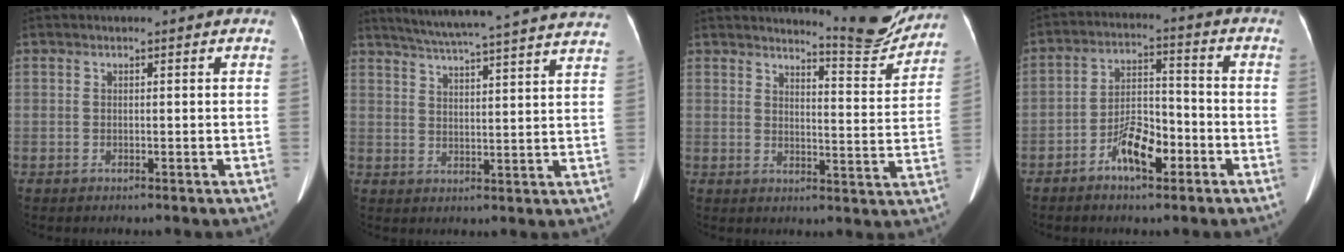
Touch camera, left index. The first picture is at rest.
{"total": 25.6, "force": [23.4, 0.2, 10.3], "torque": [-0.167, -0.026, 0.292]}
{"total": 8.6, "force": [8.6, -0.1, 1.2], "torque": [-0.020, -0.044, 0.104]}
{"total": 7.7, "force": [-4.2, 2.8, 5.8], "torque": [-0.113, 0.008, -0.074]}